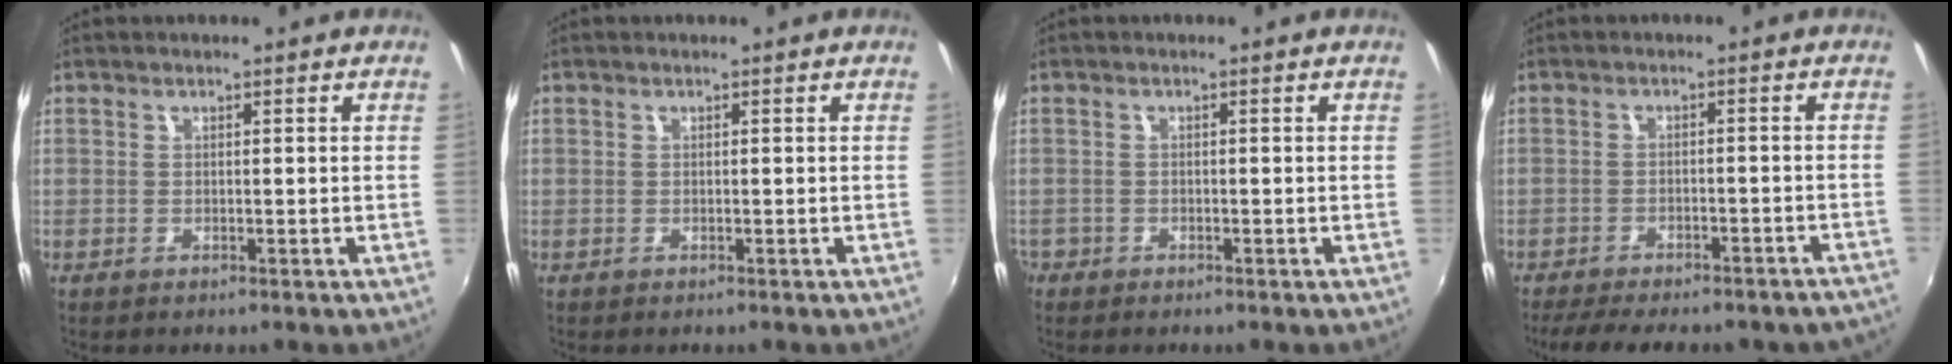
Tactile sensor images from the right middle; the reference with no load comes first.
{"total": 0.0}
{"total": 1.7, "force": [-1.2, 1.1, 0.1], "torque": [-0.011, -0.002, -0.024]}
{"total": 16.3, "force": [-14.0, 4.2, 7.1], "torque": [-0.143, -0.017, -0.176]}